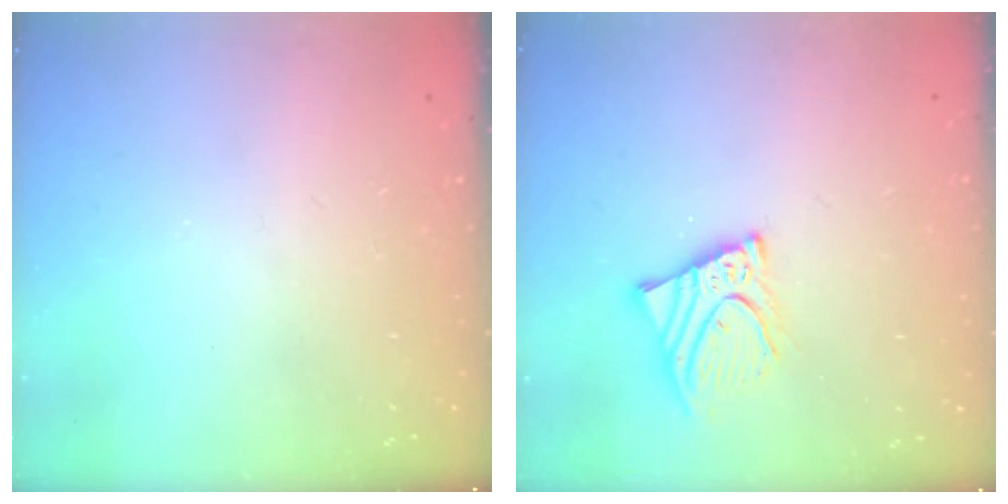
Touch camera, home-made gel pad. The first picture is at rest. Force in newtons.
{"total": 10.2, "press": 10.1, "slide": 1.2}